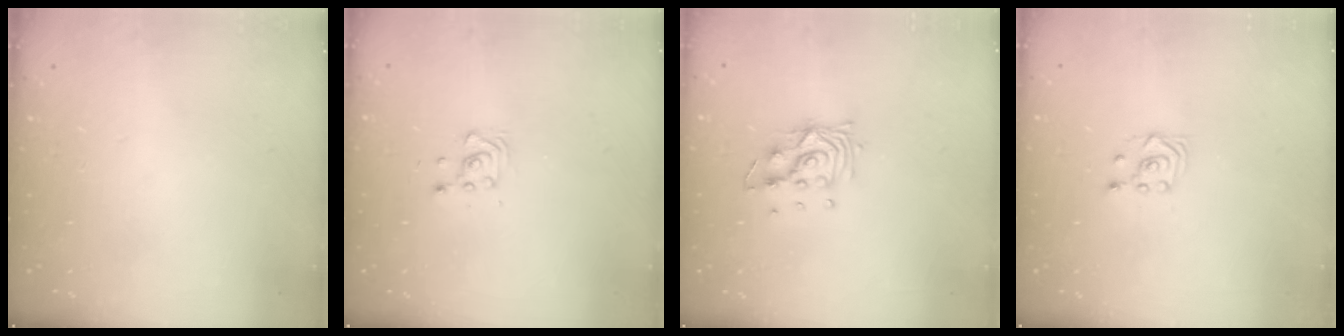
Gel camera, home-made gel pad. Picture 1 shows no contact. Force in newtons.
{"total": 4.7, "press": 4.6, "slide": 1.1}
{"total": 8.9, "press": 8.9, "slide": 0.7}
{"total": 3.0, "press": 2.8, "slide": 1.1}